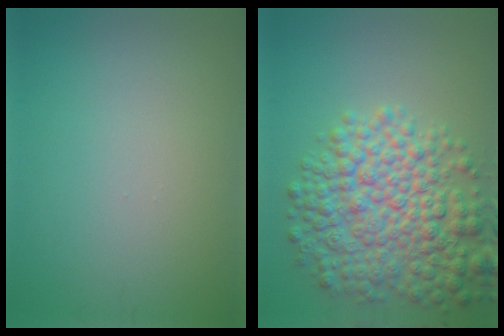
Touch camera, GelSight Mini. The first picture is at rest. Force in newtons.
{"total": 9.1, "press": 9.1, "slide": 0.3}